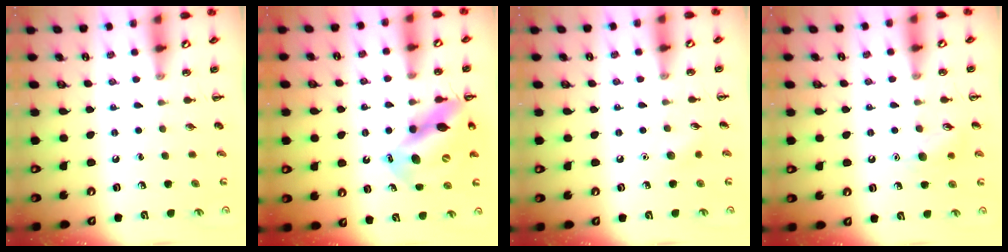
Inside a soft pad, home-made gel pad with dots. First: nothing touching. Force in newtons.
{"total": 15.1, "press": 14.4, "slide": 4.5}
{"total": 5.0, "press": 4.8, "slide": 1.3}
{"total": 9.2, "press": 9.1, "slide": 1.4}